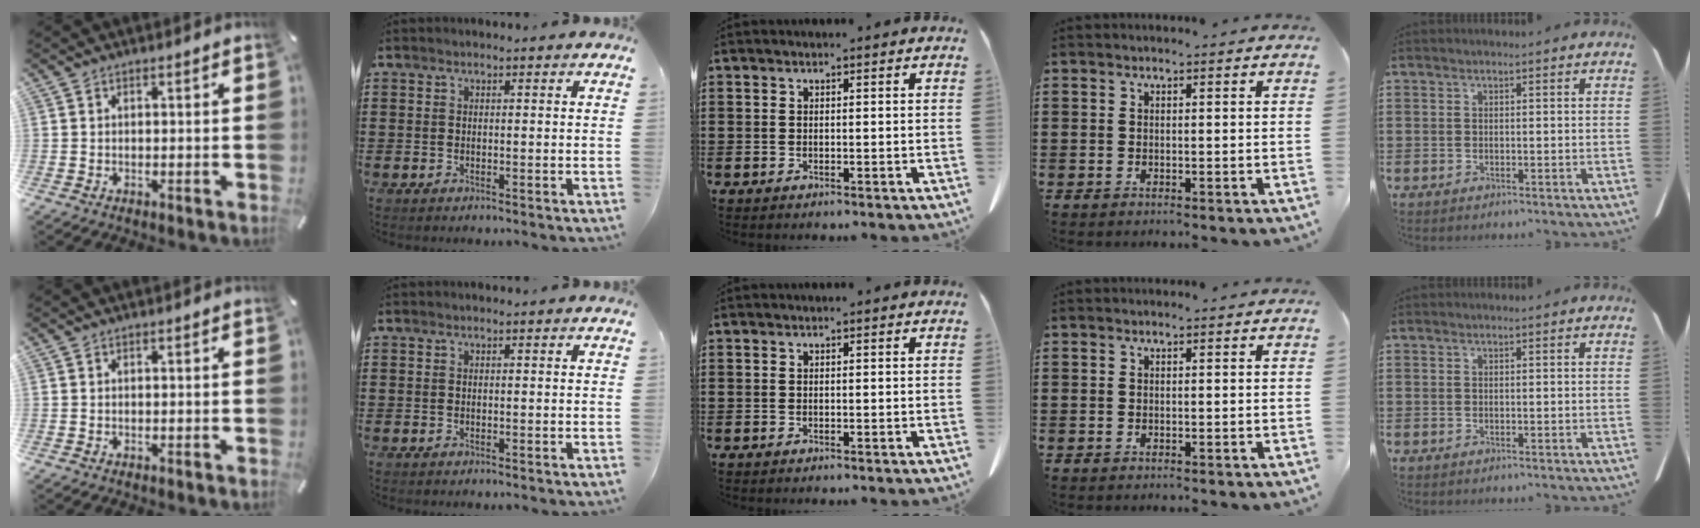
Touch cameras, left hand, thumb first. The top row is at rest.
{}